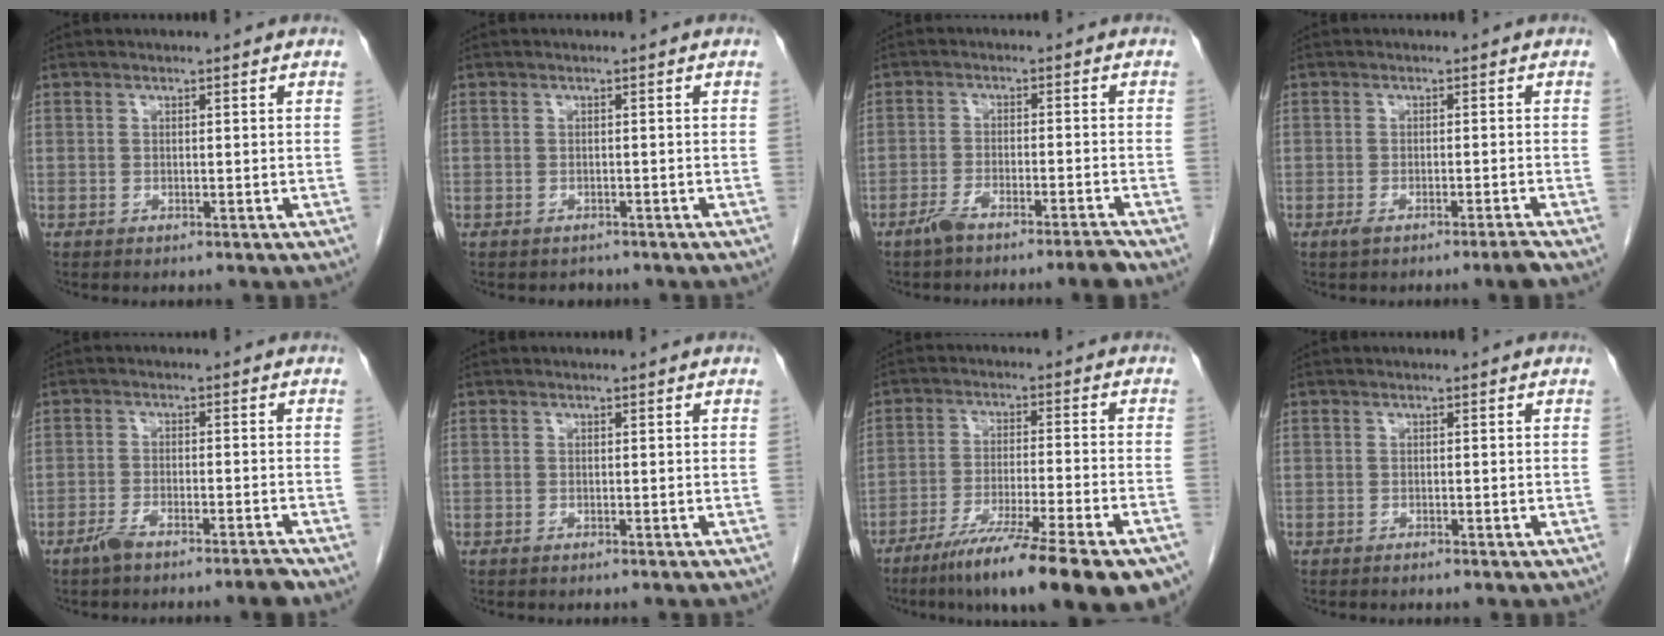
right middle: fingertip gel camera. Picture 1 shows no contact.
{"total": 1.3, "force": [-1.1, 0.7, -0.1], "torque": [-0.008, -0.002, -0.017]}
{"total": 5.2, "force": [-4.2, -0.3, 3.0], "torque": [-0.050, -0.001, -0.076]}
{"total": 2.8, "force": [-2.1, -0.5, 1.9], "torque": [-0.034, -0.003, -0.036]}
{"total": 4.5, "force": [-3.7, 0.1, 2.6], "torque": [-0.043, 0.000, -0.066]}
{"total": 0.0}
{"total": 20.2, "force": [-14.7, 1.5, 13.8], "torque": [-0.153, -0.029, -0.226]}
{"total": 0.8, "force": [-0.6, 0.2, 0.6], "torque": [-0.012, -0.001, -0.005]}